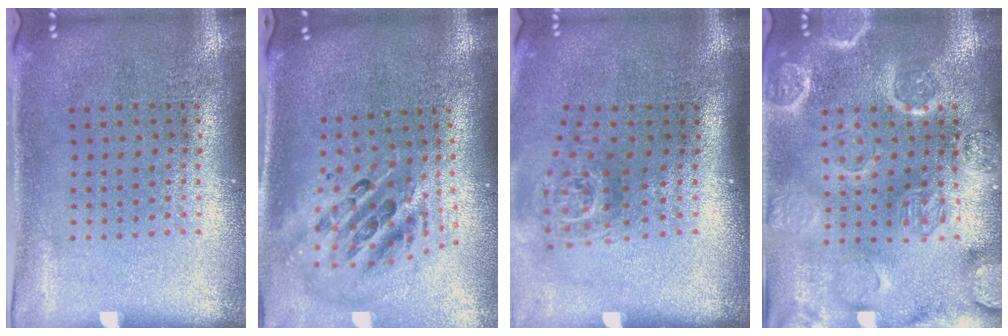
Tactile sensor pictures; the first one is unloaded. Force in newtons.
{"total": 2.5, "press": 1.7, "slide": 1.8}
{"total": 1.8, "press": 1.2, "slide": 1.3}
{"total": 3.3, "press": 3.3, "slide": 0.7}